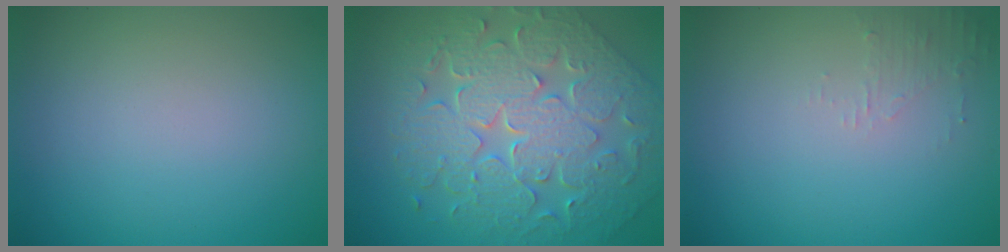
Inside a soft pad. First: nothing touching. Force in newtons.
{"total": 9.3, "press": 6.8, "slide": 6.2}
{"total": 1.3, "press": 1.2, "slide": 0.3}